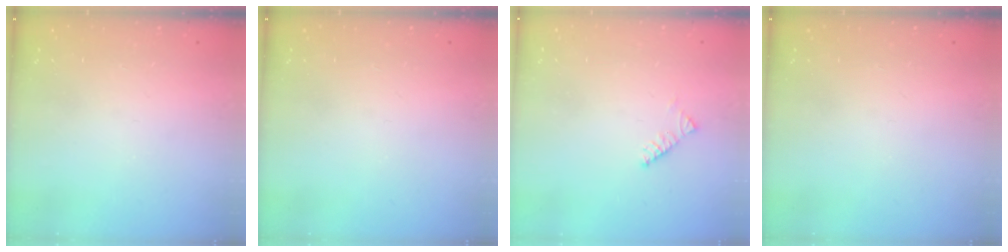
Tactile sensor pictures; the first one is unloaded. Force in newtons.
{"total": 0.0}
{"total": 2.9, "press": 2.9, "slide": 0.5}
{"total": 0.0}